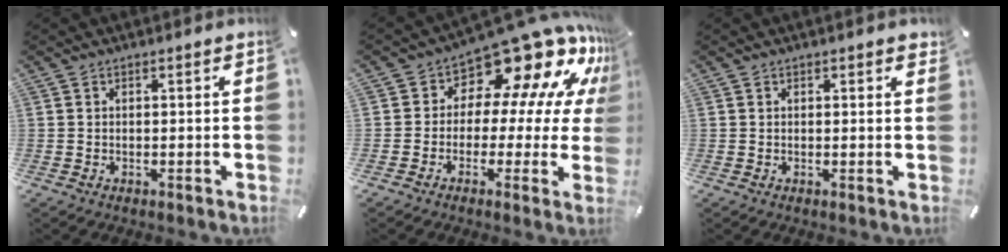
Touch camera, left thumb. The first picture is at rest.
{"total": 14.9, "force": [10.9, 7.1, 7.2], "torque": [-0.112, -0.105, 0.185]}
{"total": 0.8, "force": [0.5, 0.4, 0.5], "torque": [-0.001, -0.001, 0.006]}